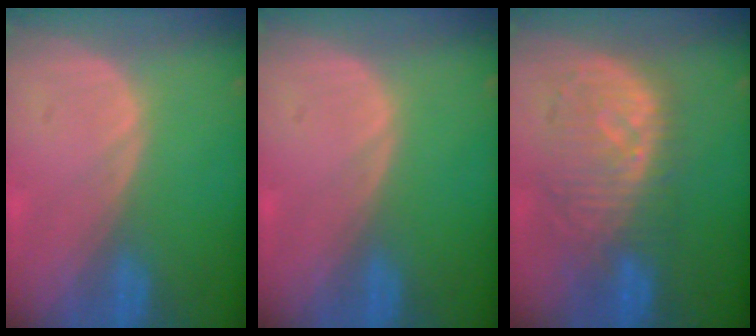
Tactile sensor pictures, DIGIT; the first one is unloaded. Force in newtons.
{"total": 0.0}
{"total": 9.4, "press": 8.9, "slide": 3.2}